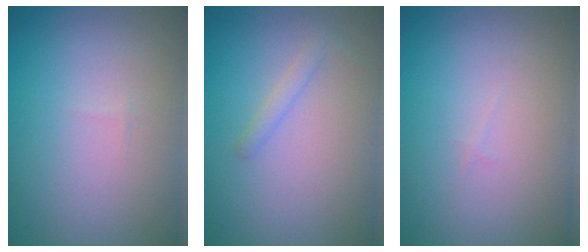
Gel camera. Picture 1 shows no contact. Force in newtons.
{"total": 1.1, "press": 1.1, "slide": 0.0}
{"total": 0.0}